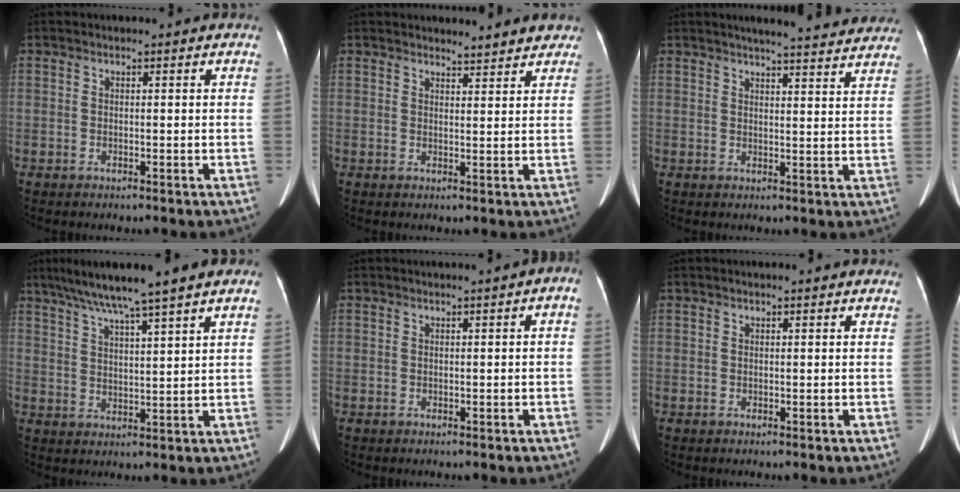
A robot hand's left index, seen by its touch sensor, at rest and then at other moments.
{"total": 4.2, "force": [4.1, 1.0, 0.4], "torque": [-0.004, 0.000, 0.039]}
{"total": 14.2, "force": [13.1, 1.1, 5.4], "torque": [-0.062, -0.004, 0.146]}
{"total": 9.7, "force": [7.4, -1.0, 6.2], "torque": [-0.108, 0.023, 0.124]}
{"total": 1.4, "force": [0.1, 0.2, 1.4], "torque": [-0.013, 0.008, 0.002]}
{"total": 0.9, "force": [0.7, 0.1, 0.5], "torque": [-0.010, 0.016, 0.013]}